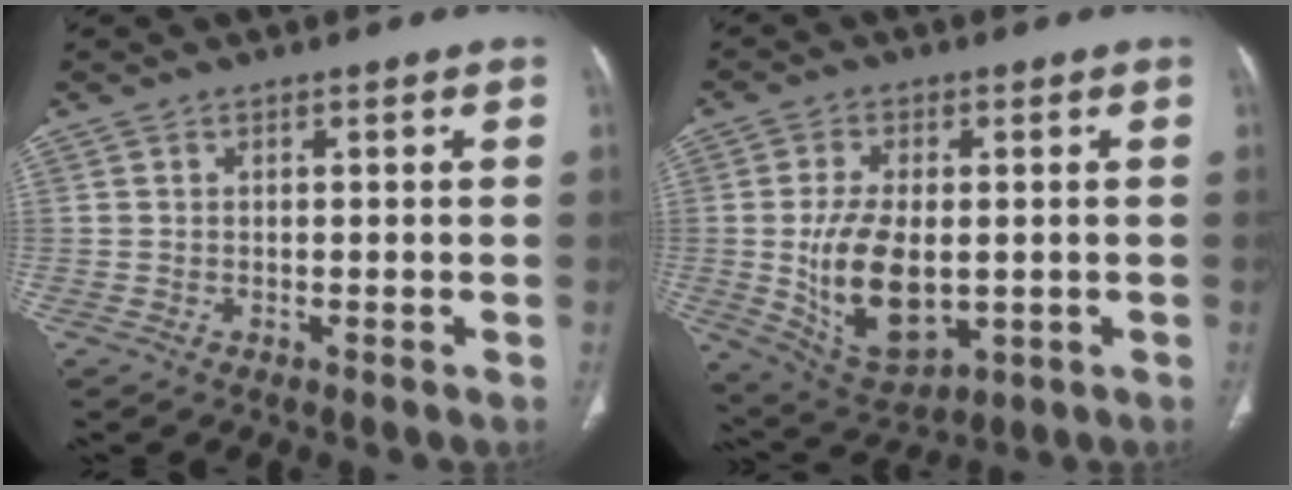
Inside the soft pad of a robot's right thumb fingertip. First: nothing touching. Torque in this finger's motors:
{"motor_torque": [-0.53, 0.76, 0.95, 0.49, 0.39]}